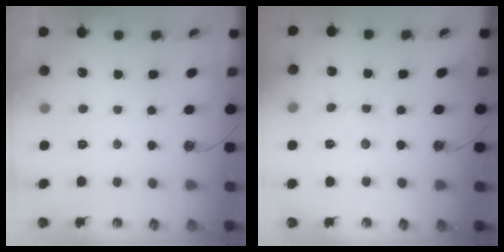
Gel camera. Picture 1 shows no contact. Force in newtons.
{"total": 2.8, "press": 2.7, "slide": 0.6}